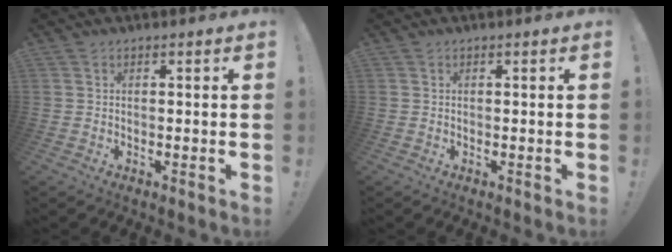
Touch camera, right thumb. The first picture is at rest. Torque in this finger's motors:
{"motor_torque": [0.00, 0.00, 0.00, 0.00, 0.00]}